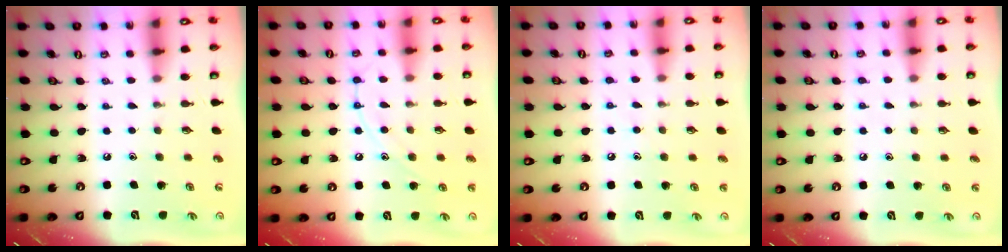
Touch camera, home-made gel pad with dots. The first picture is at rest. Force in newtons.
{"total": 10.2, "press": 10.2, "slide": 1.0}
{"total": 6.1, "press": 6.0, "slide": 0.7}
{"total": 4.9, "press": 4.9, "slide": 0.5}